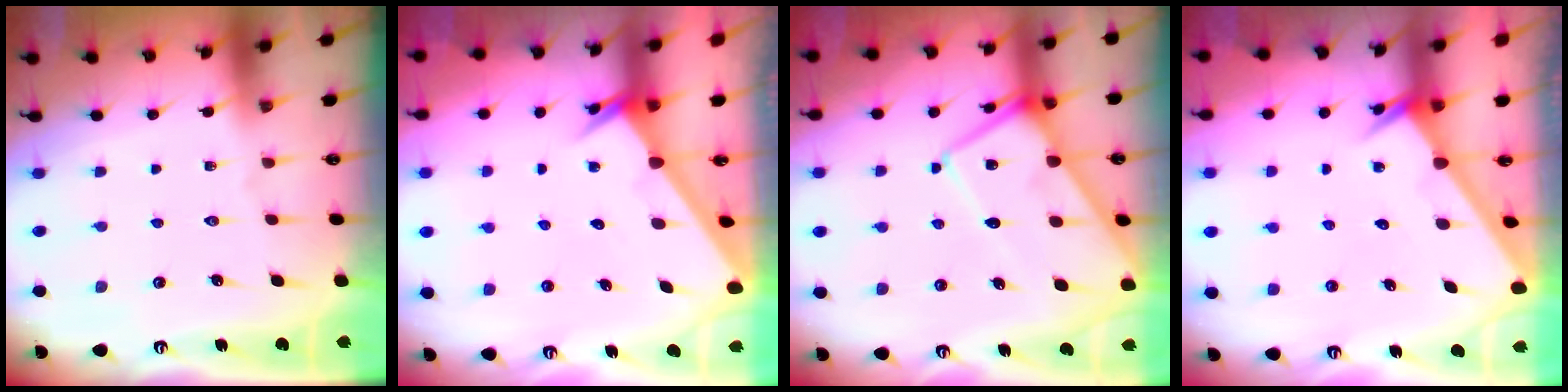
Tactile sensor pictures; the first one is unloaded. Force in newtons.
{"total": 2.5, "press": 2.5, "slide": 0.1}
{"total": 13.7, "press": 13.6, "slide": 1.5}
{"total": 2.7, "press": 2.7, "slide": 0.0}